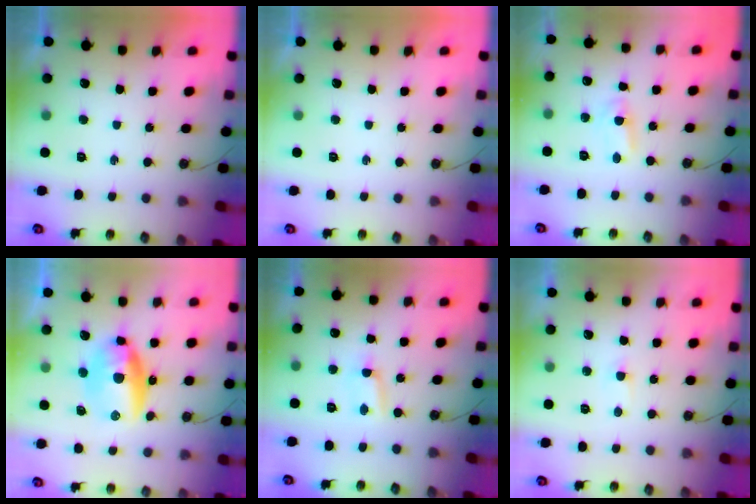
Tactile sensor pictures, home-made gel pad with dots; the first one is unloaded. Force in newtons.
{"total": 0.0}
{"total": 2.0, "press": 2.0, "slide": 0.3}
{"total": 11.8, "press": 11.8, "slide": 0.6}
{"total": 2.5, "press": 2.5, "slide": 0.3}
{"total": 1.7, "press": 1.7, "slide": 0.3}